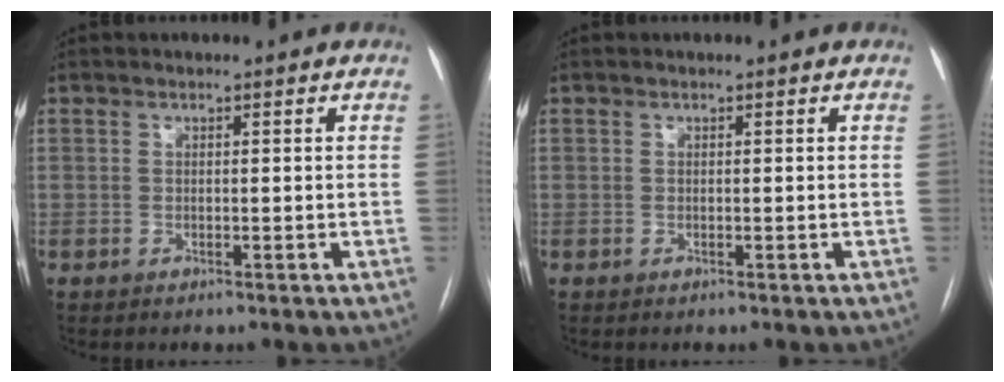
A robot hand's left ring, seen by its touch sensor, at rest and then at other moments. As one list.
[{"total": 0.0}]